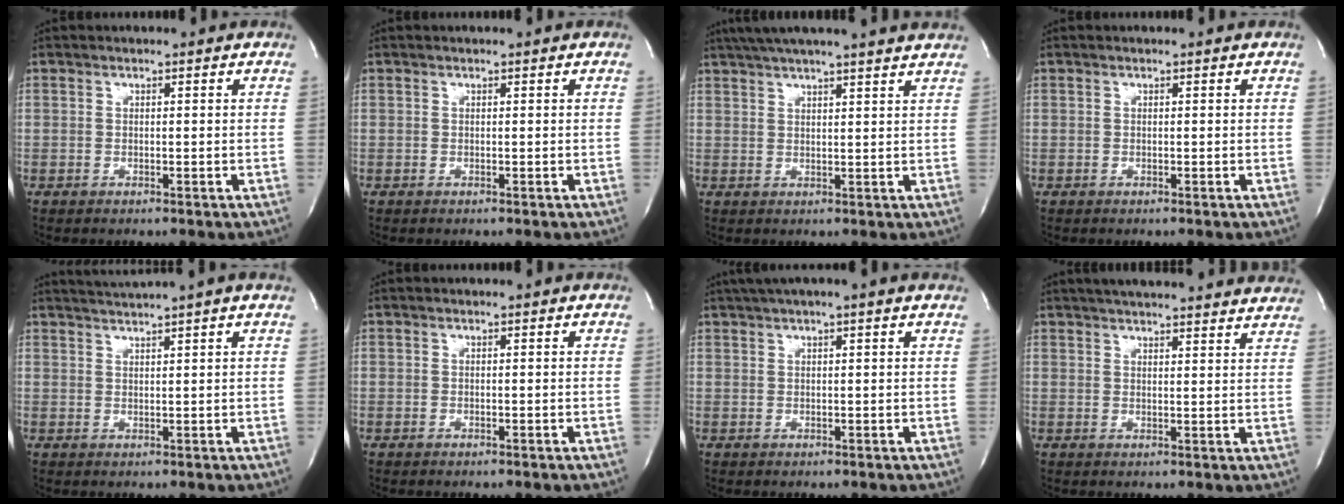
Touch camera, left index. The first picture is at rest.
{"total": 0.0}
{"total": 13.8, "force": [12.0, -0.2, 6.7], "torque": [-0.118, 0.025, 0.156]}
{"total": 0.0}
{"total": 3.4, "force": [2.8, -1.7, 1.1], "torque": [-0.018, -0.003, 0.054]}
{"total": 0.0}
{"total": 4.9, "force": [3.4, -0.3, 3.5], "torque": [-0.058, 0.027, 0.054]}
{"total": 20.4, "force": [18.7, 2.2, 7.9], "torque": [-0.119, 0.013, 0.232]}